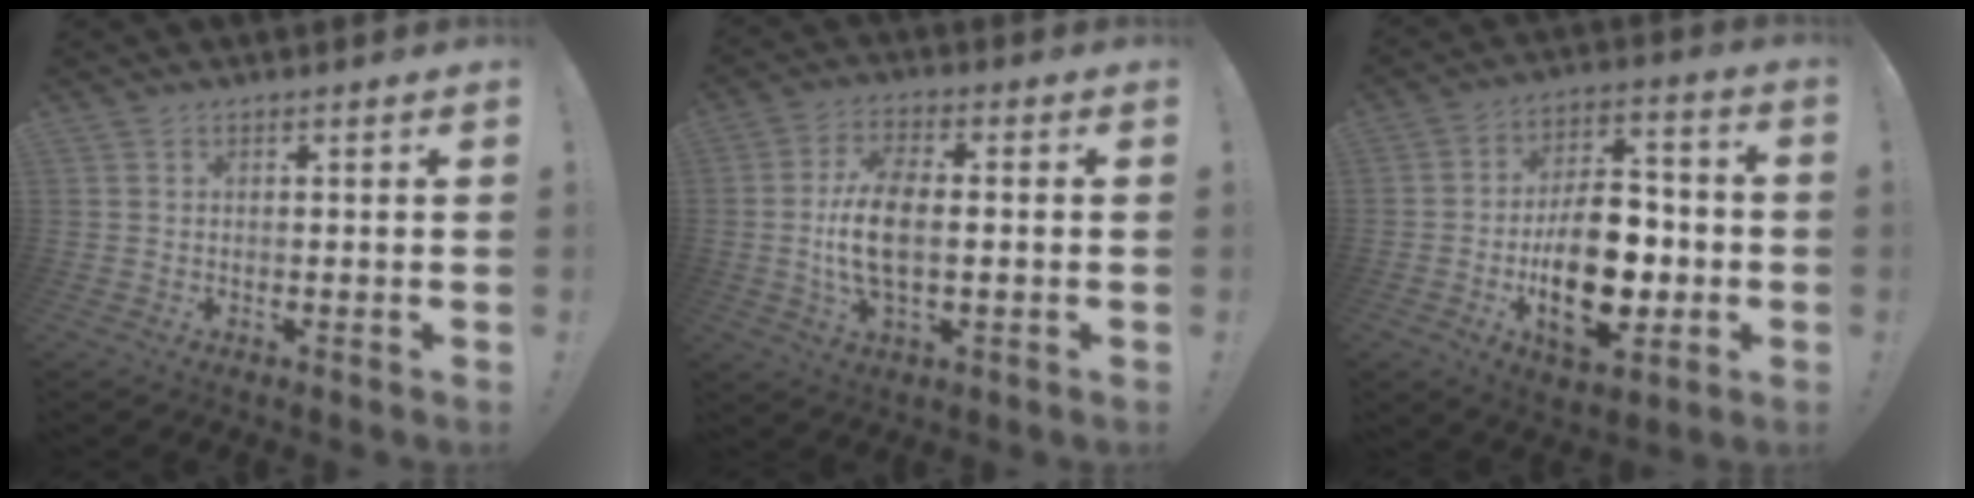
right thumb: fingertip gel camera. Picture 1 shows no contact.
{"total": 11.1, "force": [-0.5, 5.4, 9.7], "torque": [-0.193, 0.000, -0.011]}
{"total": 20.6, "force": [-4.5, 12.0, 16.2], "torque": [-0.272, 0.020, -0.067]}